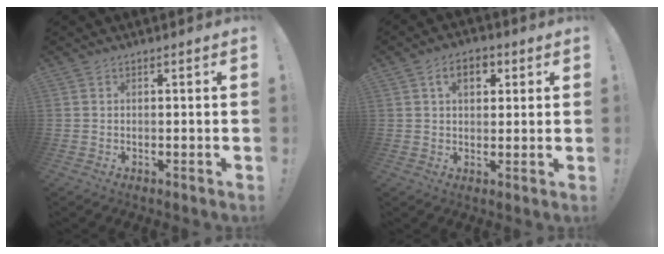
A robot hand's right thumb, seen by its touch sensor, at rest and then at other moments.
{"total": 6.6, "force": [2.5, 4.3, 4.4], "torque": [-0.061, 0.005, 0.042]}